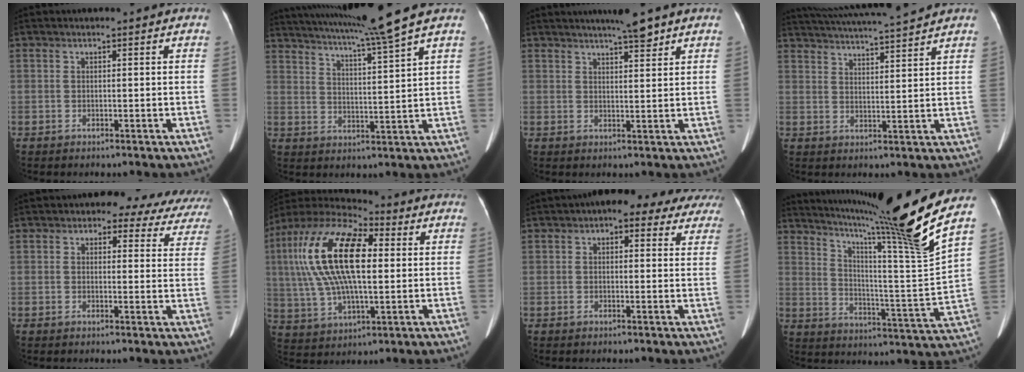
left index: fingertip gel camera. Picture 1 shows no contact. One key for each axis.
{"total": 11.9, "fx": 10.0, "fy": -2.9, "fz": 5.7, "tx": -0.102, "ty": -0.023, "tz": 0.154}
{"total": 4.5, "fx": 3.7, "fy": 0.1, "fz": 2.6, "tx": -0.040, "ty": 0.012, "tz": 0.056}
{"total": 12.7, "fx": 11.8, "fy": -0.8, "fz": 4.8, "tx": -0.095, "ty": 0.007, "tz": 0.174}
{"total": 12.9, "fx": 10.7, "fy": 5.6, "fz": 4.5, "tx": -0.019, "ty": 0.007, "tz": 0.090}
{"total": 19.3, "fx": 3.0, "fy": 7.2, "fz": 17.7, "tx": -0.380, "ty": 0.028, "tz": 0.048}
{"total": 10.6, "fx": 7.7, "fy": 4.9, "fz": 5.3, "tx": -0.042, "ty": 0.028, "tz": 0.072}
{"total": 20.4, "fx": 15.8, "fy": -4.2, "fz": 12.2, "tx": -0.195, "ty": -0.068, "tz": 0.229}